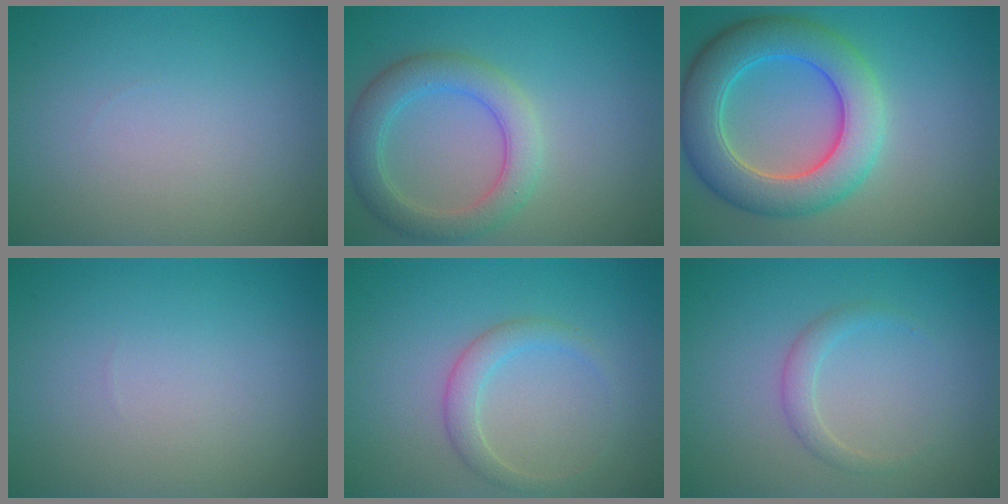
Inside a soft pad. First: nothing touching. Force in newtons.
{"total": 4.4, "press": 4.4, "slide": 0.1}
{"total": 7.9, "press": 7.9, "slide": 0.4}
{"total": 0.0}
{"total": 2.1, "press": 2.1, "slide": 0.1}
{"total": 1.4, "press": 1.4, "slide": 0.0}